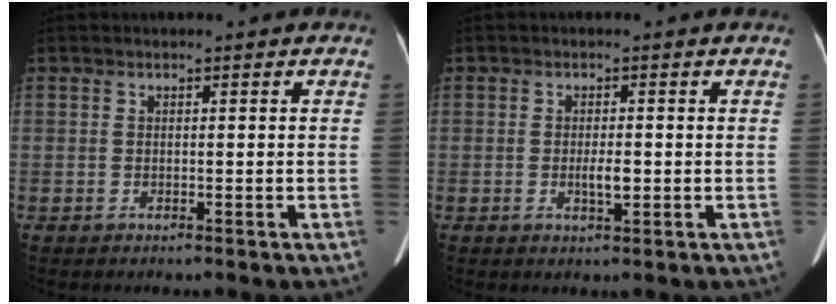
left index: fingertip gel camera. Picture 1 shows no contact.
{"total": 2.2, "force": [-0.4, 0.5, 2.1], "torque": [-0.041, -0.002, -0.004]}